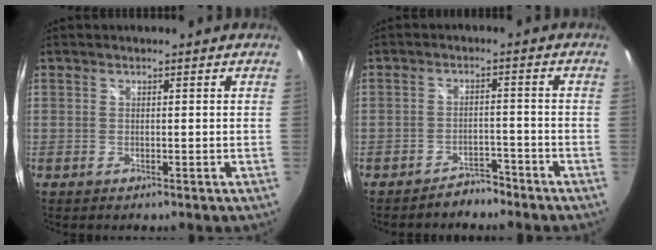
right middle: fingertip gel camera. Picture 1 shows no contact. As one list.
[{"total": 4.1, "force": [-3.8, 1.5, 0.6], "torque": [-0.018, 0.008, -0.054]}]